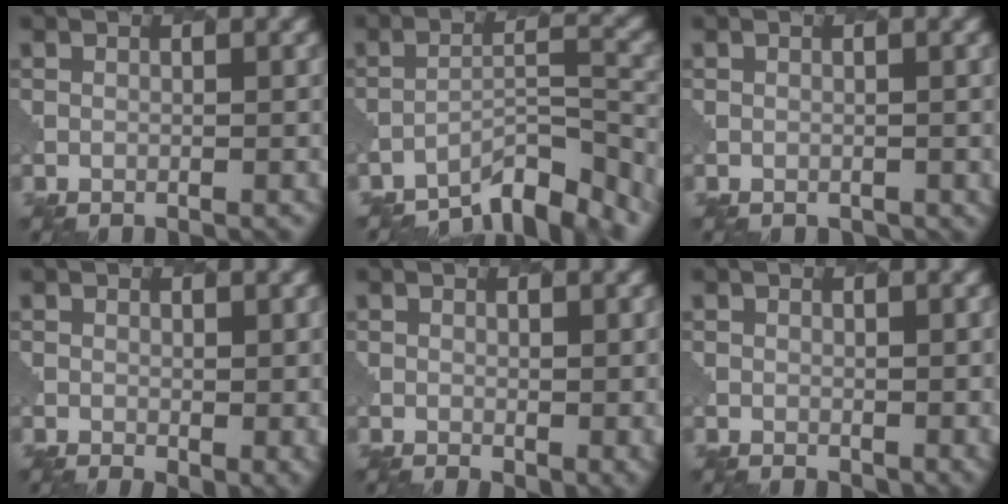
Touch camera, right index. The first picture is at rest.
{"total": 5.9, "force": [-5.1, 1.0, 2.6], "torque": [-0.037, 0.003, -0.087]}
{"total": 0.7, "force": [-0.2, 0.7, 0.1], "torque": [-0.003, -0.001, 0.002]}
{"total": 3.0, "force": [0.2, 1.5, 2.6], "torque": [-0.031, -0.011, 0.007]}
{"total": 2.7, "force": [0.4, 1.4, 2.2], "torque": [-0.025, -0.008, 0.009]}
{"total": 2.1, "force": [0.6, 1.2, 1.5], "torque": [-0.019, -0.007, 0.012]}